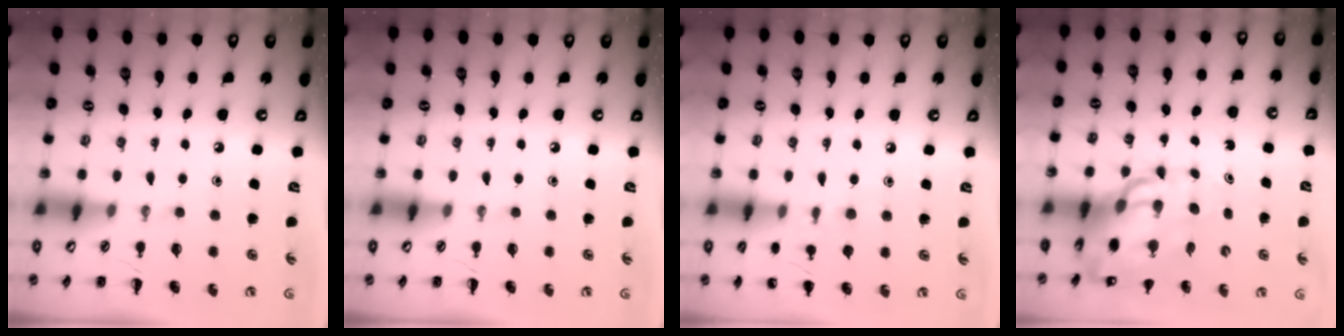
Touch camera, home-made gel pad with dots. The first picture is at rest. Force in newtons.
{"total": 0.0}
{"total": 5.8, "press": 5.6, "slide": 1.5}
{"total": 13.6, "press": 13.0, "slide": 3.8}